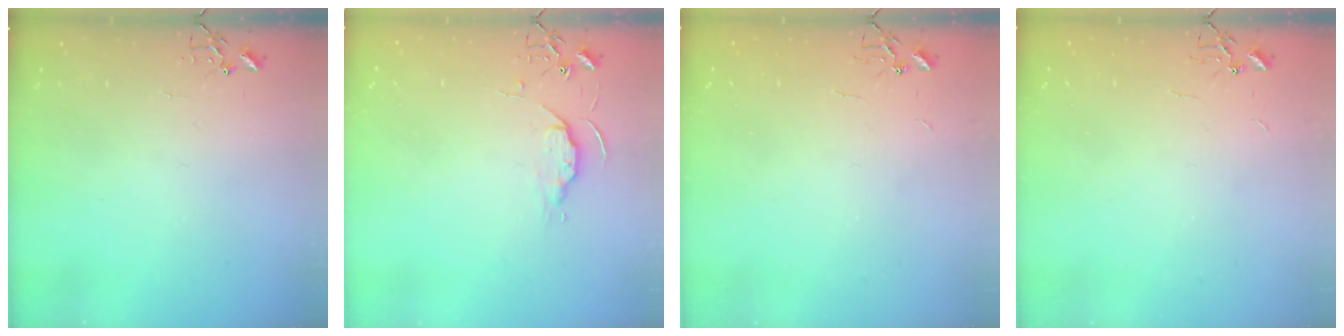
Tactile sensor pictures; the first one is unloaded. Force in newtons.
{"total": 5.7, "press": 5.6, "slide": 0.8}
{"total": 2.2, "press": 2.2, "slide": 0.3}
{"total": 2.2, "press": 2.2, "slide": 0.3}